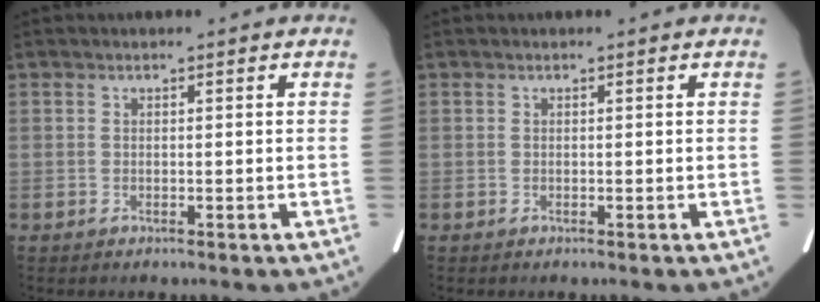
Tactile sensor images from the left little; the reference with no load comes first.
{"total": 0.0}